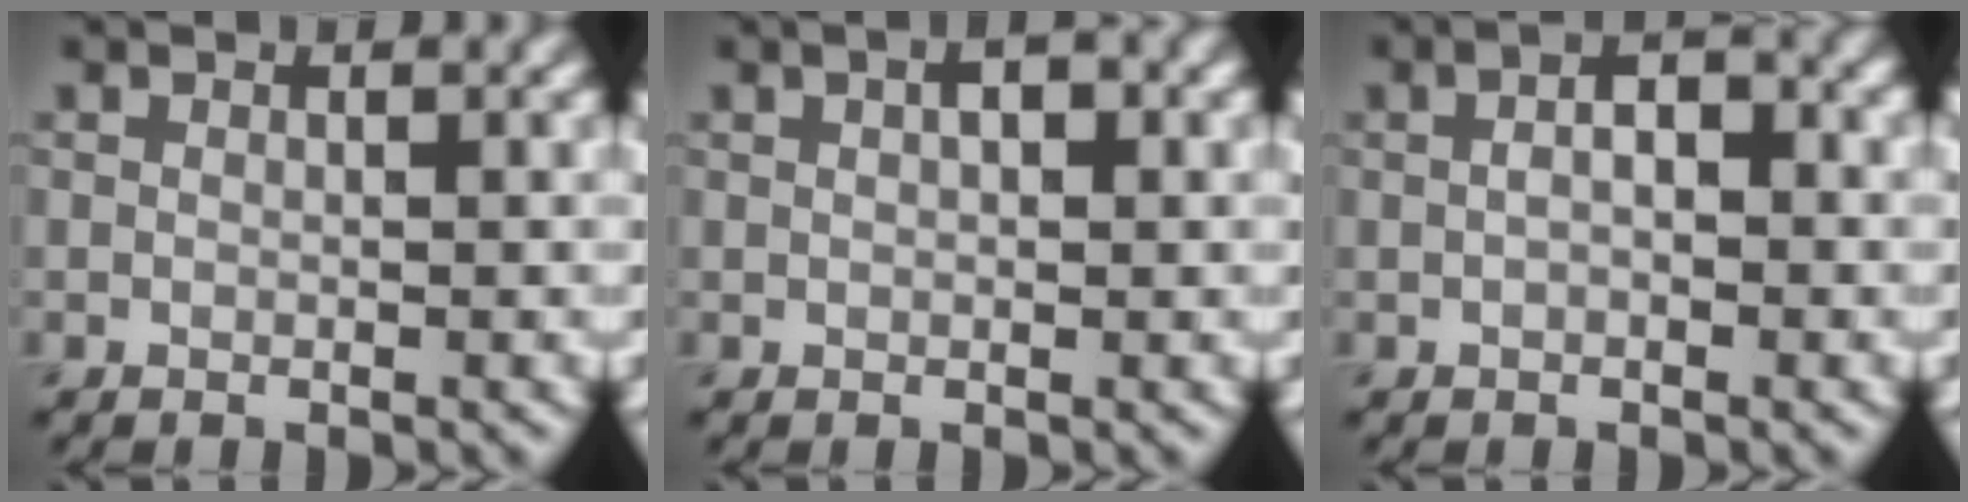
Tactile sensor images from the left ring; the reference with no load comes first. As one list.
[{"total": 2.4, "force": [1.0, 1.1, 1.9], "torque": [-0.021, -0.002, 0.008]}, {"total": 3.4, "force": [0.4, 1.7, 2.9], "torque": [-0.044, 0.003, -0.002]}]